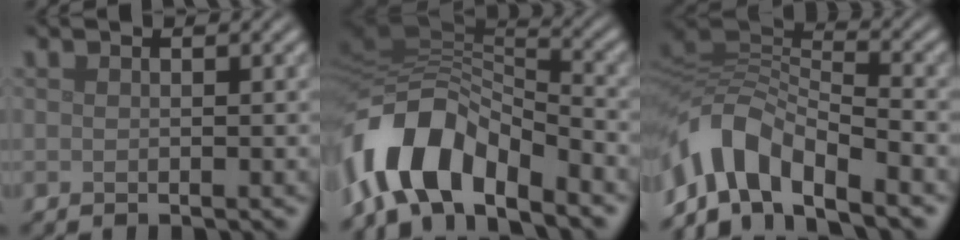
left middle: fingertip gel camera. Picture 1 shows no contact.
{"total": 10.5, "force": [-5.6, 5.3, 7.1], "torque": [-0.129, 0.007, -0.106]}
{"total": 8.0, "force": [-4.8, 3.8, 5.1], "torque": [-0.090, 0.004, -0.099]}